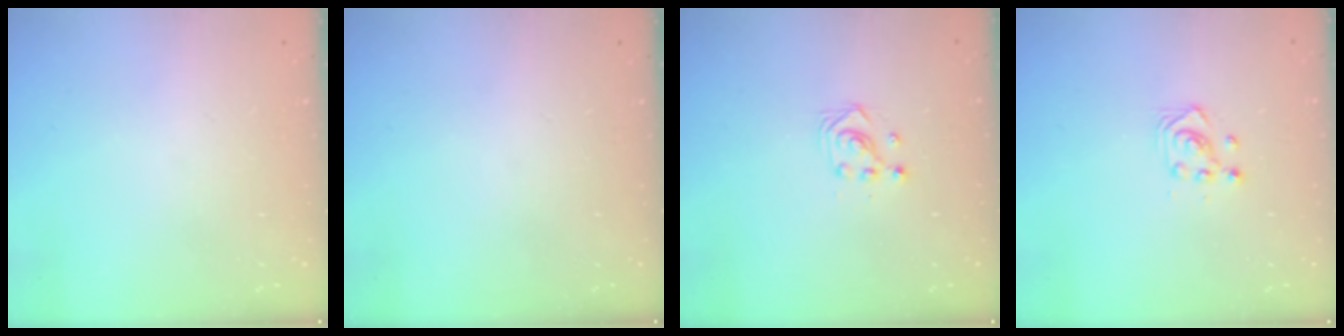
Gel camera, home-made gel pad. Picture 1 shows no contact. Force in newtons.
{"total": 0.0}
{"total": 3.3, "press": 3.3, "slide": 0.2}
{"total": 3.0, "press": 3.0, "slide": 0.5}